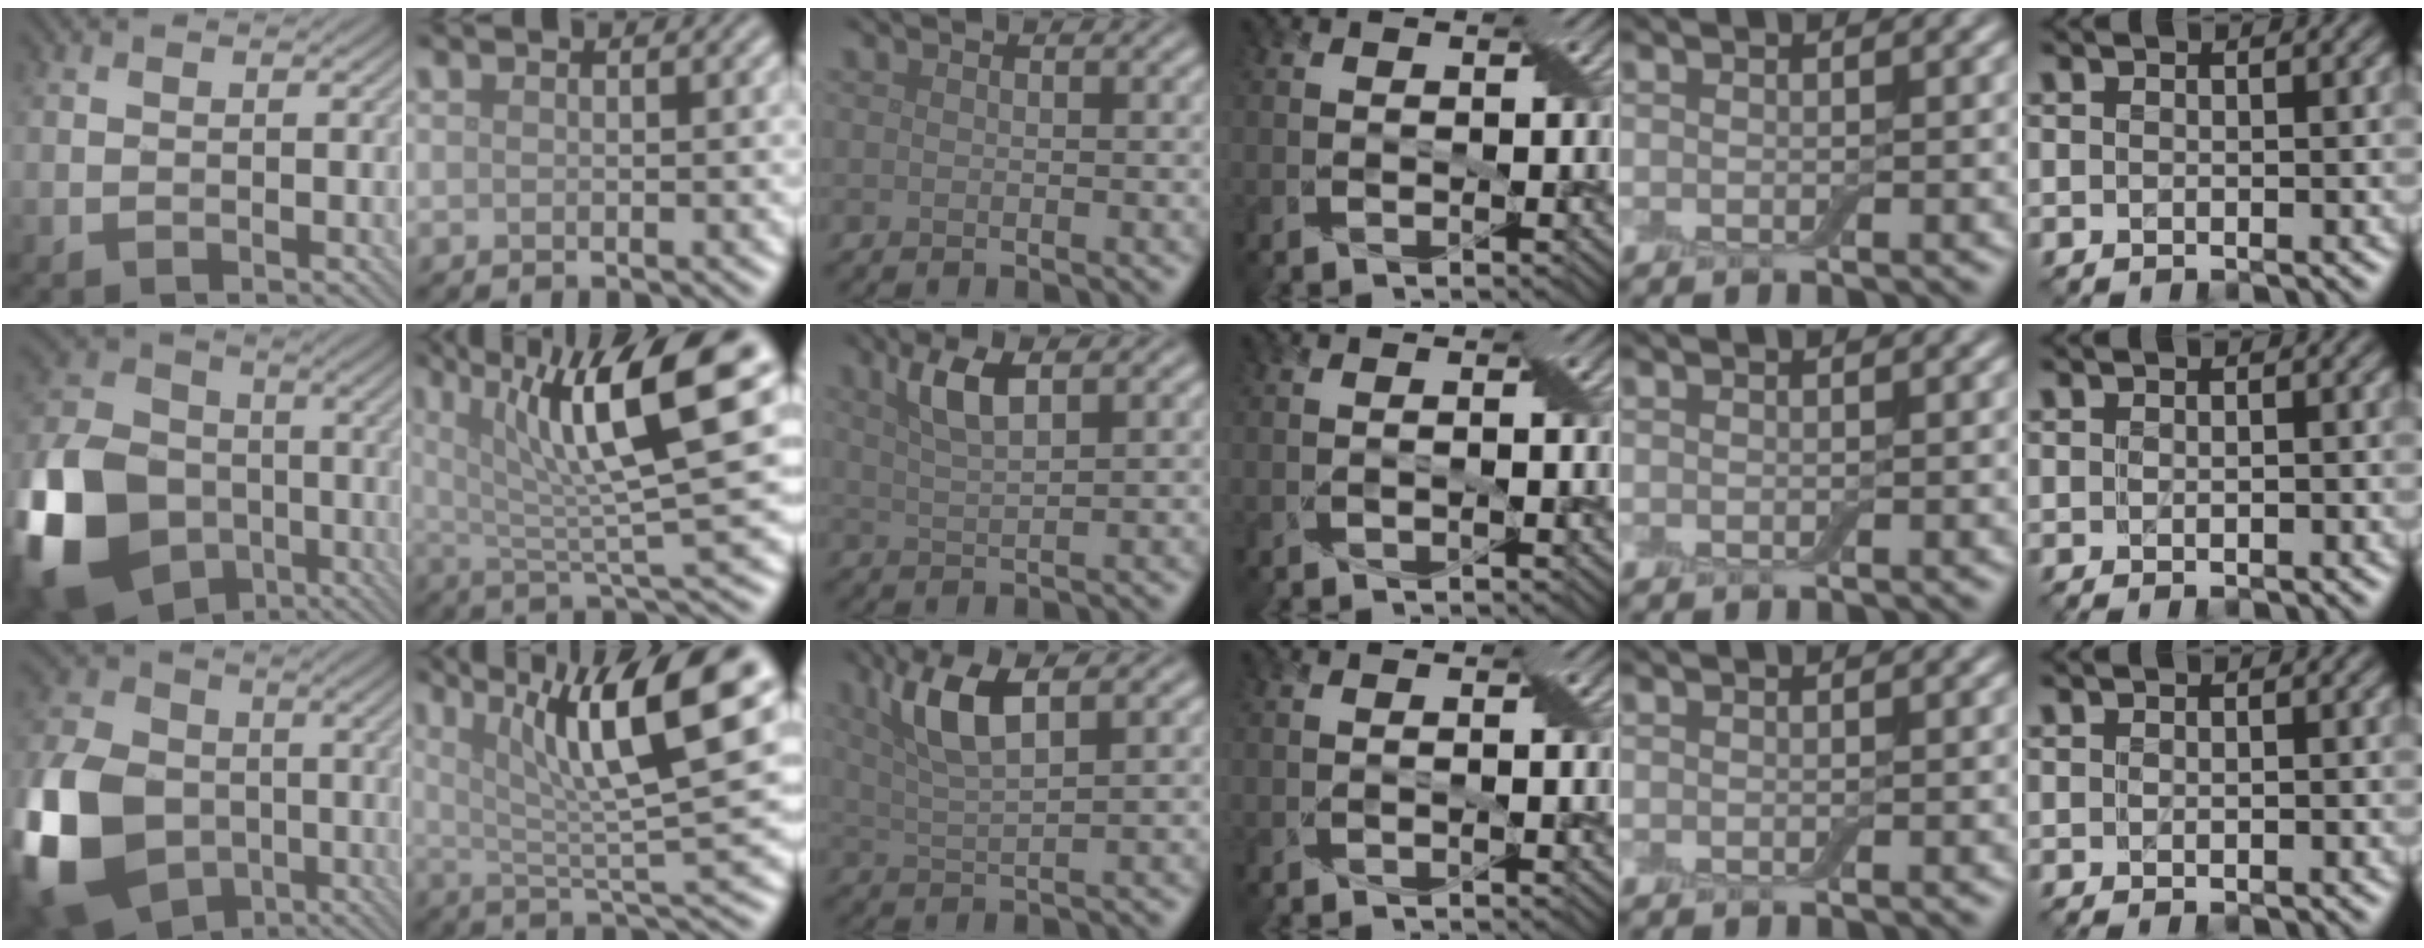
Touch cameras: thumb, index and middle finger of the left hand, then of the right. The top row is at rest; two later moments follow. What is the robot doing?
{"motion": "open", "object": "airpods case & airpods"}